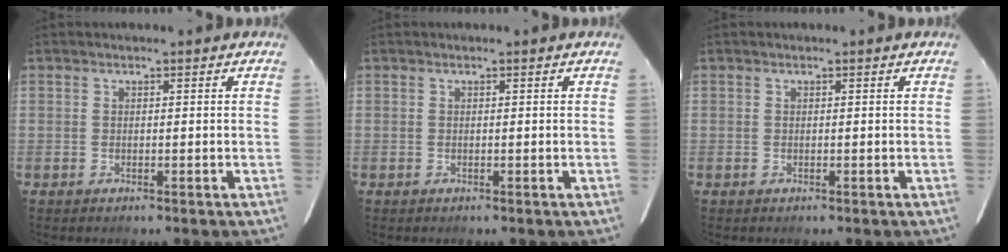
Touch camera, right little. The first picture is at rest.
{"total": 0.0}
{"total": 0.0}